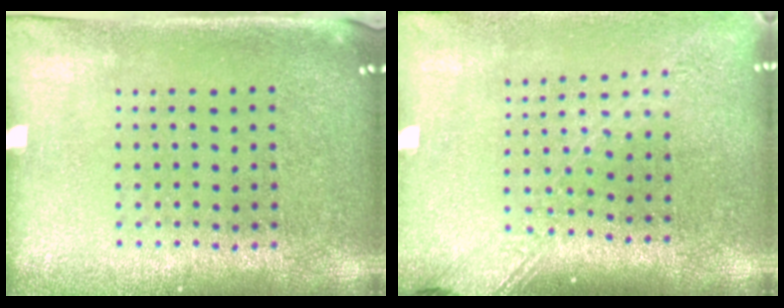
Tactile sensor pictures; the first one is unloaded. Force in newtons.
{"total": 2.1, "press": 1.6, "slide": 1.4}